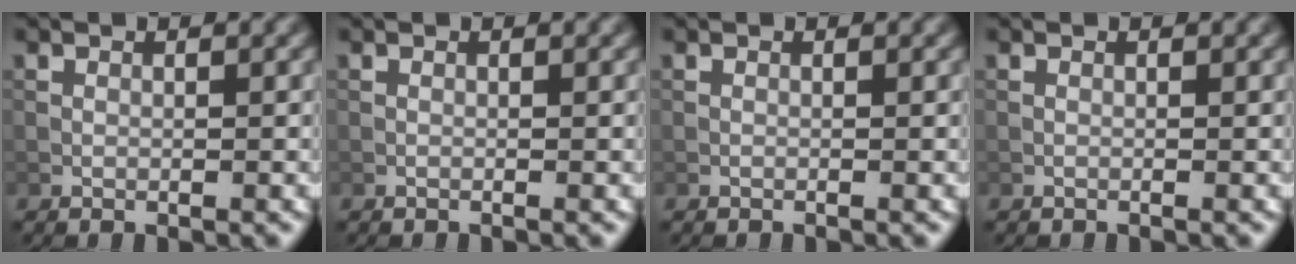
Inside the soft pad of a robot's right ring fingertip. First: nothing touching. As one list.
[{"total": 0.0}, {"total": 0.0}, {"total": 0.0}]